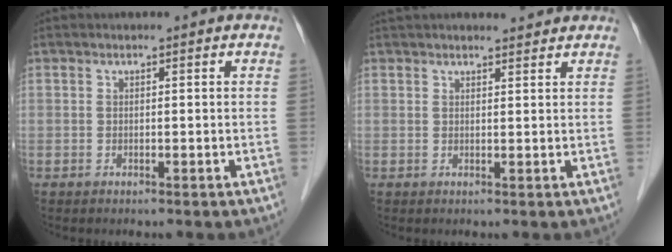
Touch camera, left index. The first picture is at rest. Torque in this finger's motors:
{"motor_torque": [0.47, -0.49, 0.00, 0.00]}